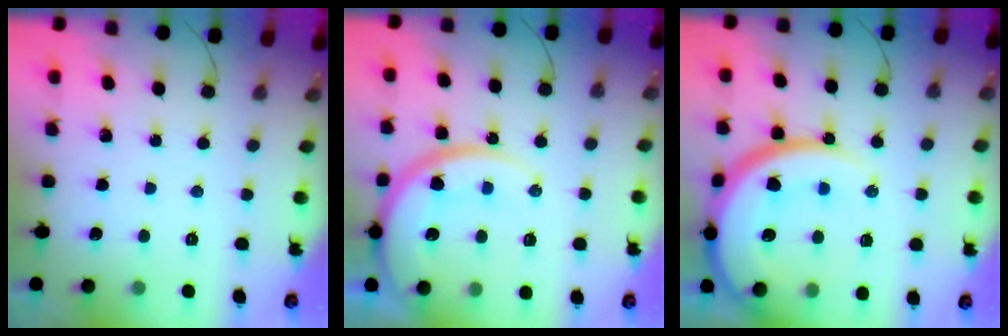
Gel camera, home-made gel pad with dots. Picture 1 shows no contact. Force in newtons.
{"total": 15.4, "press": 15.3, "slide": 1.7}
{"total": 23.5, "press": 23.3, "slide": 3.2}